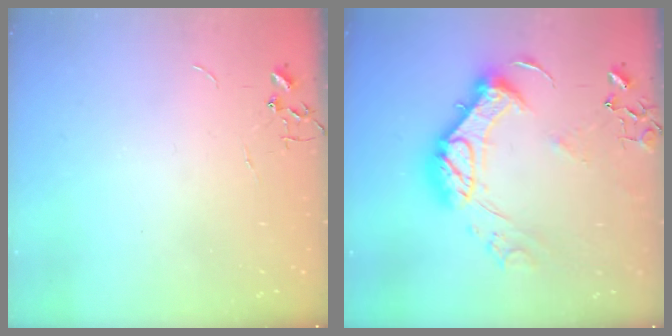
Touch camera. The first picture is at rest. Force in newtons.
{"total": 17.9, "press": 17.8, "slide": 1.7}